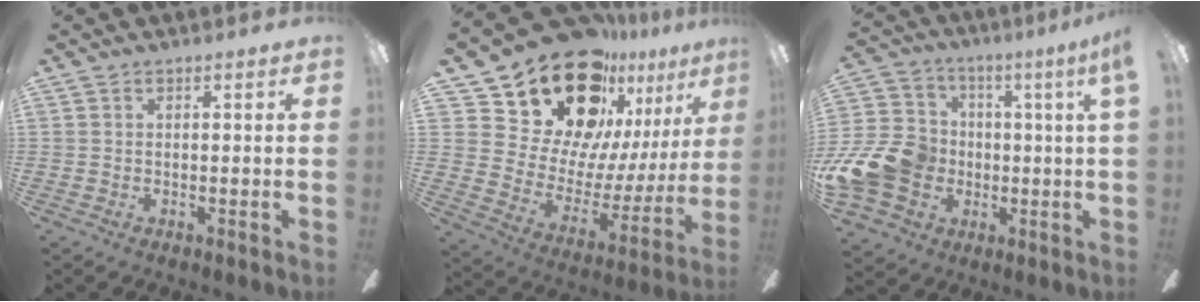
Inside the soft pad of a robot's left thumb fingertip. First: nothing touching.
{"total": 24.5, "force": [18.7, 12.4, 10.0], "torque": [-0.162, -0.134, 0.350]}
{"total": 16.3, "force": [-1.5, 12.4, 10.5], "torque": [-0.212, 0.023, -0.021]}